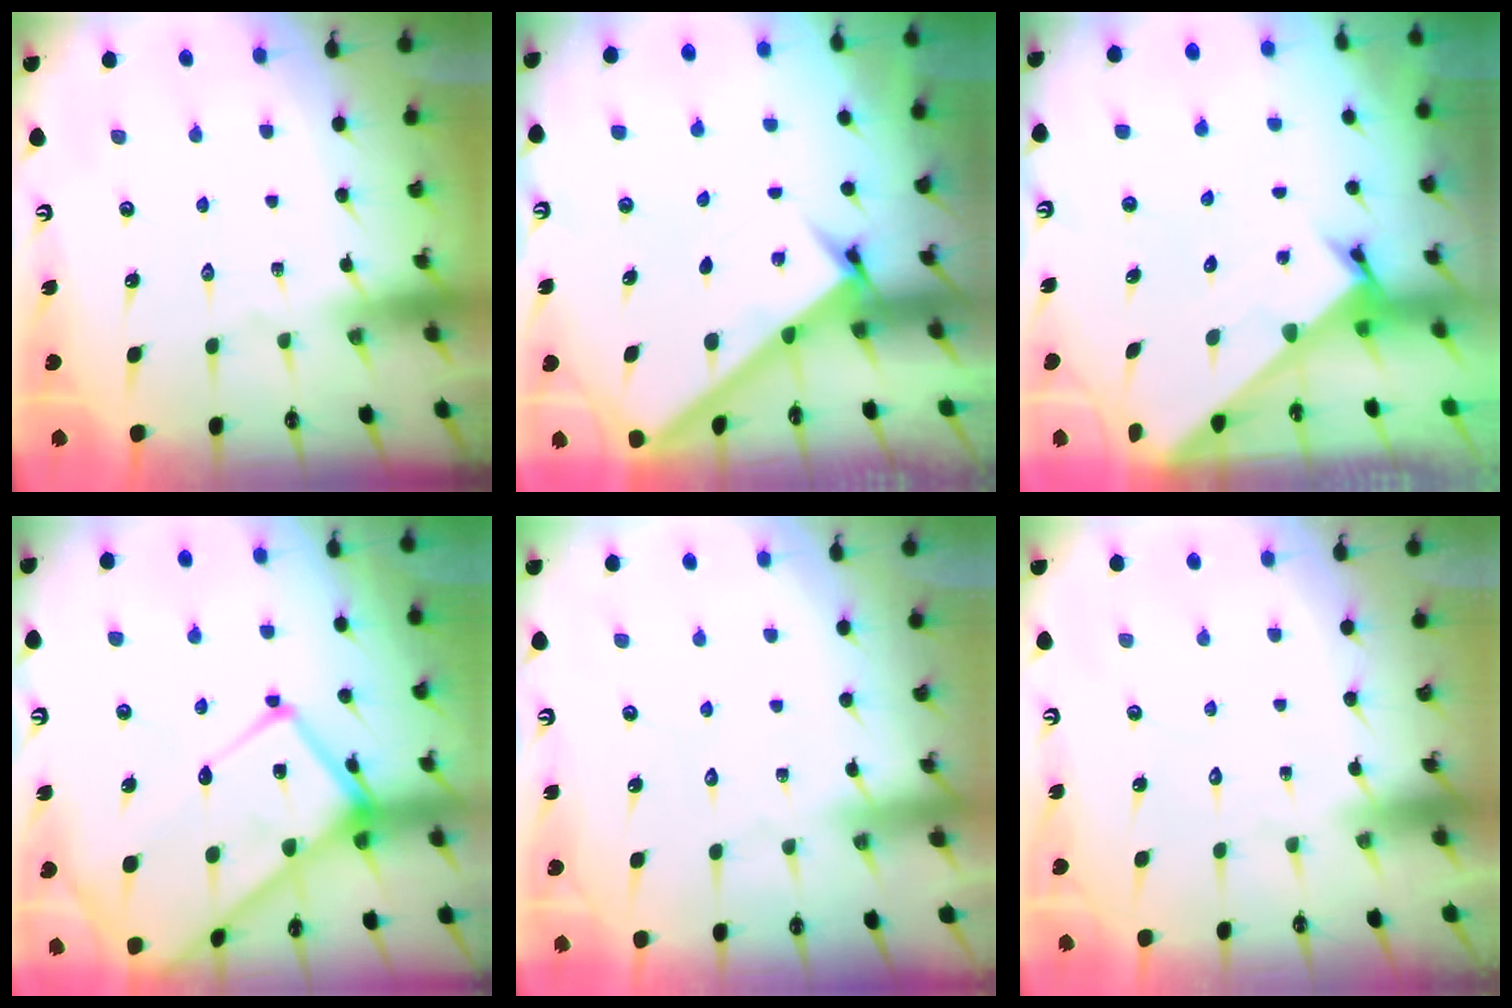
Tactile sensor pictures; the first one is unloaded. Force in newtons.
{"total": 3.1, "press": 3.1, "slide": 0.4}
{"total": 2.5, "press": 2.5, "slide": 0.2}
{"total": 21.9, "press": 21.8, "slide": 1.9}
{"total": 2.5, "press": 2.5, "slide": 0.3}
{"total": 1.7, "press": 1.7, "slide": 0.1}